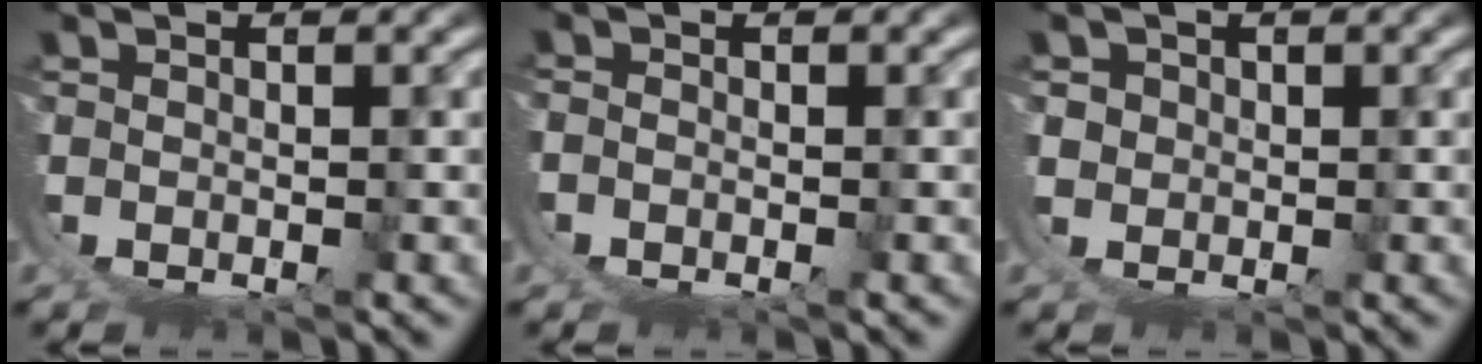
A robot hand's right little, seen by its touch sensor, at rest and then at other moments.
{"total": 1.0, "force": [-0.7, -0.7, 0.2], "torque": [0.003, -0.001, -0.013]}
{"total": 1.1, "force": [0.6, 0.7, 0.5], "torque": [-0.017, -0.006, 0.015]}